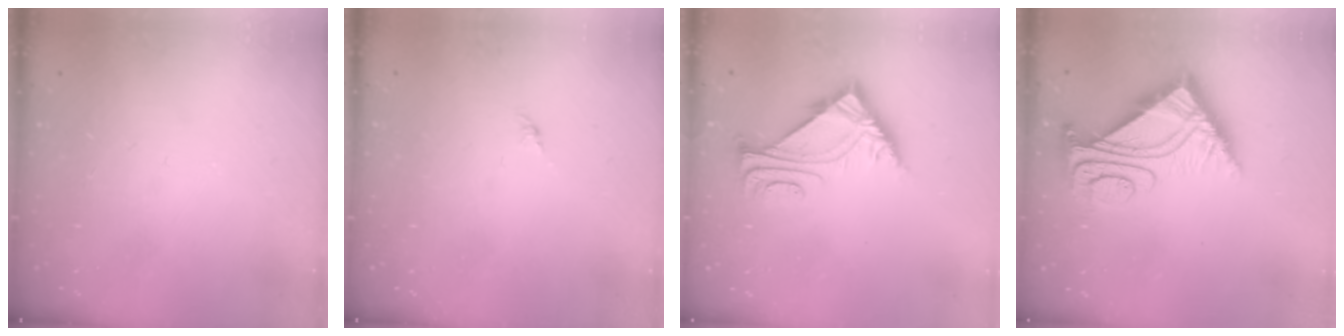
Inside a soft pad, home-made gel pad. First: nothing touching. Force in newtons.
{"total": 0.0}
{"total": 6.3, "press": 6.3, "slide": 0.3}
{"total": 9.5, "press": 9.4, "slide": 1.1}